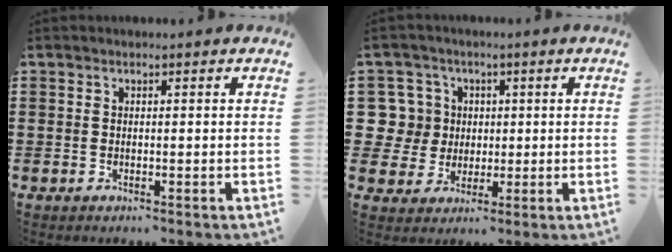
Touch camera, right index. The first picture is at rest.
{"total": 7.7, "force": [1.3, 7.3, 1.9], "torque": [-0.078, 0.013, 0.024]}